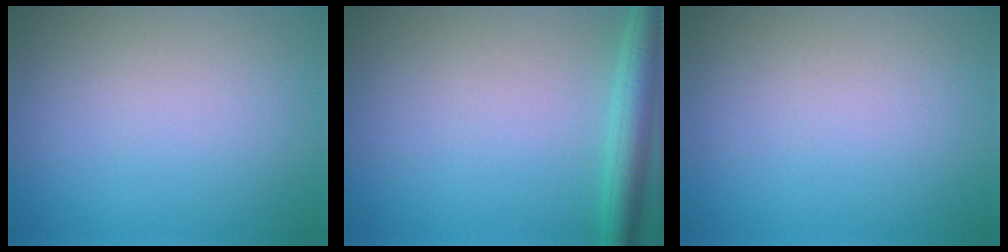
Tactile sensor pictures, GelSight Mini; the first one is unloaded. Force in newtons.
{"total": 3.4, "press": 3.4, "slide": 0.2}
{"total": 0.0}